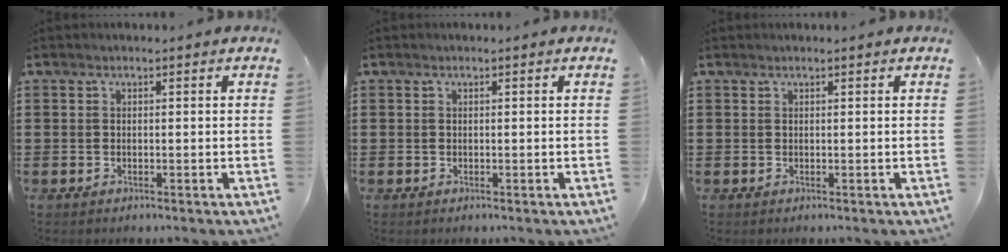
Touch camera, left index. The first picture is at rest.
{"total": 0.0}
{"total": 0.0}